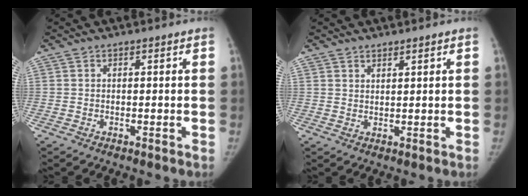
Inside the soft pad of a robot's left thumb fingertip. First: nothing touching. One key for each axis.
{"total": 1.5, "fx": 1.3, "fy": 0.5, "fz": 0.4, "tx": 0.005, "ty": -0.011, "tz": 0.024}